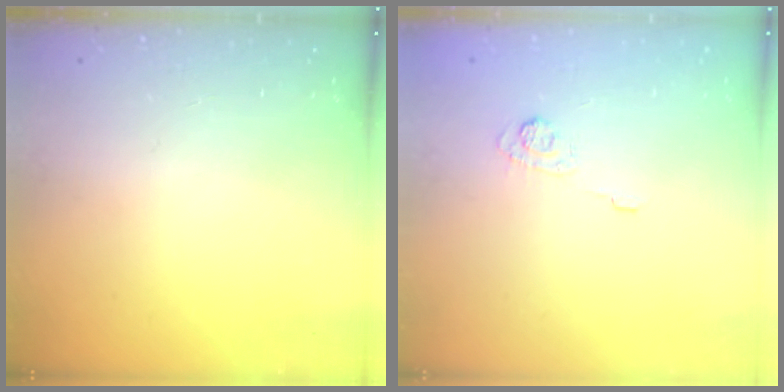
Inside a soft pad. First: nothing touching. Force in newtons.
{"total": 3.4, "press": 3.1, "slide": 1.5}